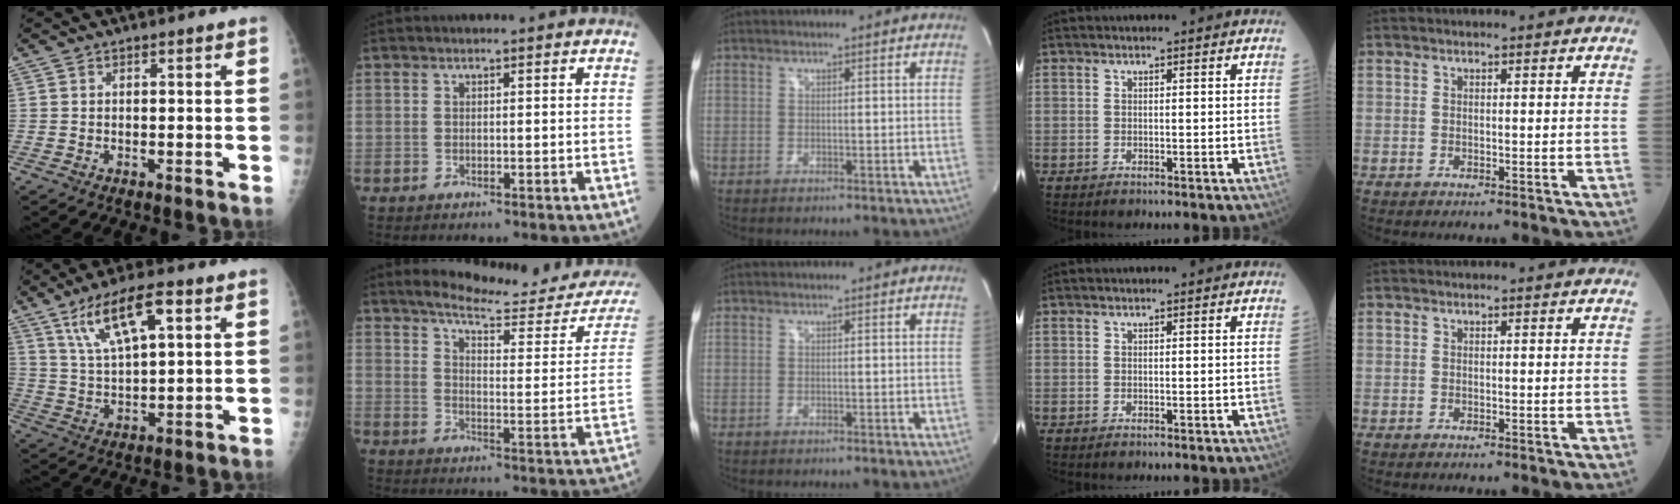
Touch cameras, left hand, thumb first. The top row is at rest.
{"thumb": {"total": 12.0, "force": [5.7, 4.0, 9.9], "torque": [-0.168, -0.007, 0.108]}, "index": {"total": 19.2, "force": [17.9, 2.9, 6.3], "torque": [-0.075, -0.070, 0.210]}}